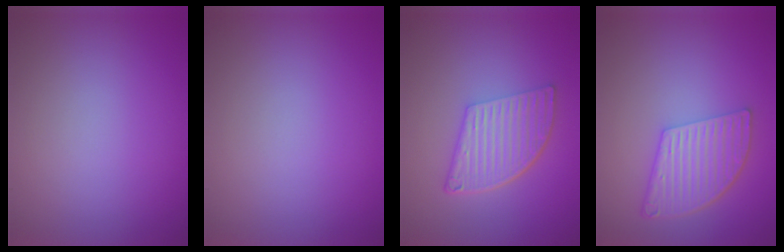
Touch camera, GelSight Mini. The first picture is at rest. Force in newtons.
{"total": 0.0}
{"total": 5.9, "press": 3.9, "slide": 4.4}
{"total": 5.6, "press": 4.3, "slide": 3.6}